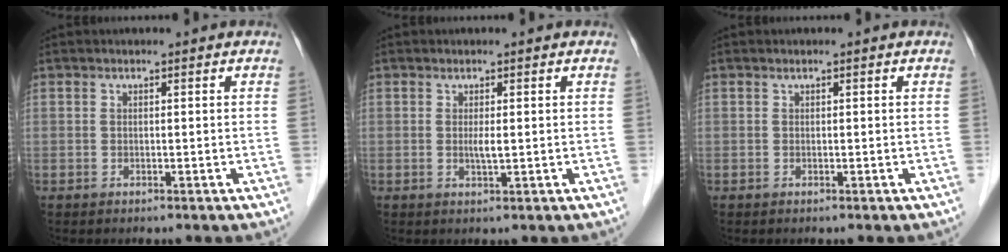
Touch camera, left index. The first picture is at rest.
{"total": 1.4, "force": [0.0, 0.1, 1.4], "torque": [-0.031, -0.002, 0.001]}
{"total": 0.0}